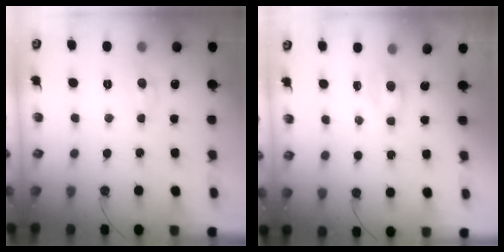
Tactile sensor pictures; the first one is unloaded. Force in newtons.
{"total": 0.5, "press": 0.3, "slide": 0.5}